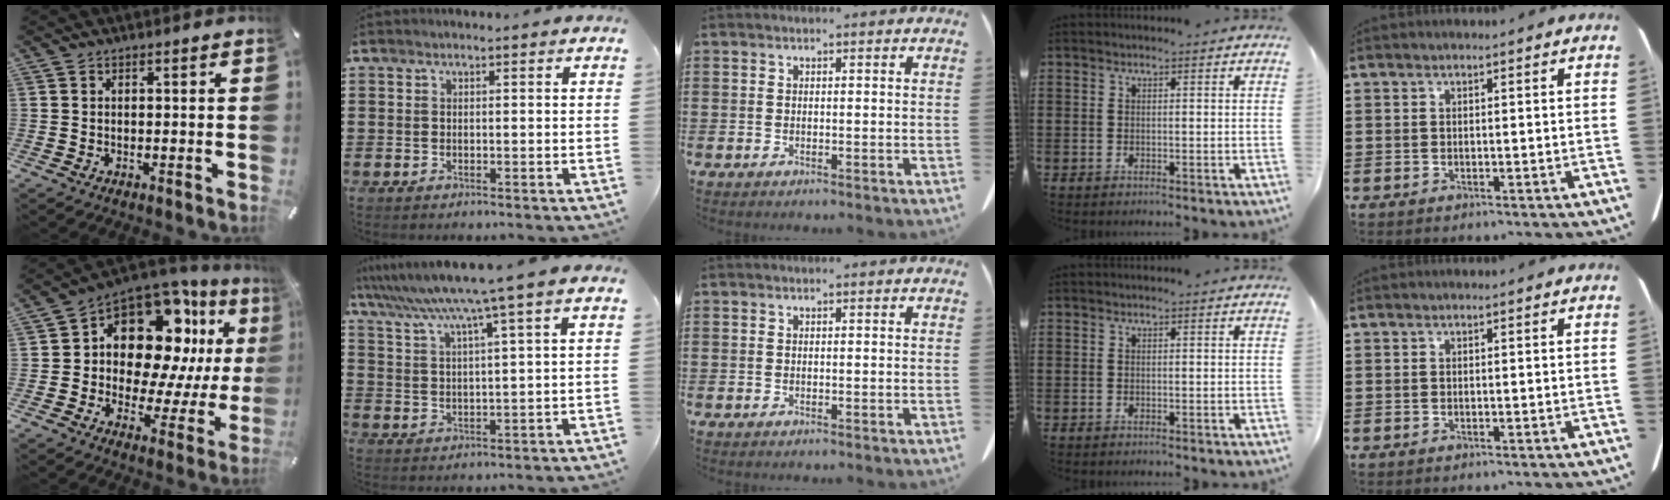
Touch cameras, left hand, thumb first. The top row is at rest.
{"thumb": {"total": 16.8, "force": [7.3, 11.2, 10.3], "torque": [-0.165, -0.067, 0.128]}, "index": {"total": 7.3, "force": [5.6, -1.5, 4.5], "torque": [-0.109, -0.039, 0.087]}}